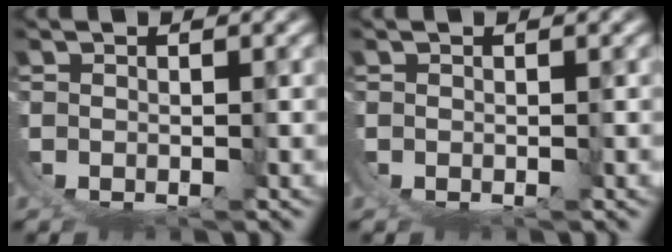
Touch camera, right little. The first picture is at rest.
{"total": 0.0}